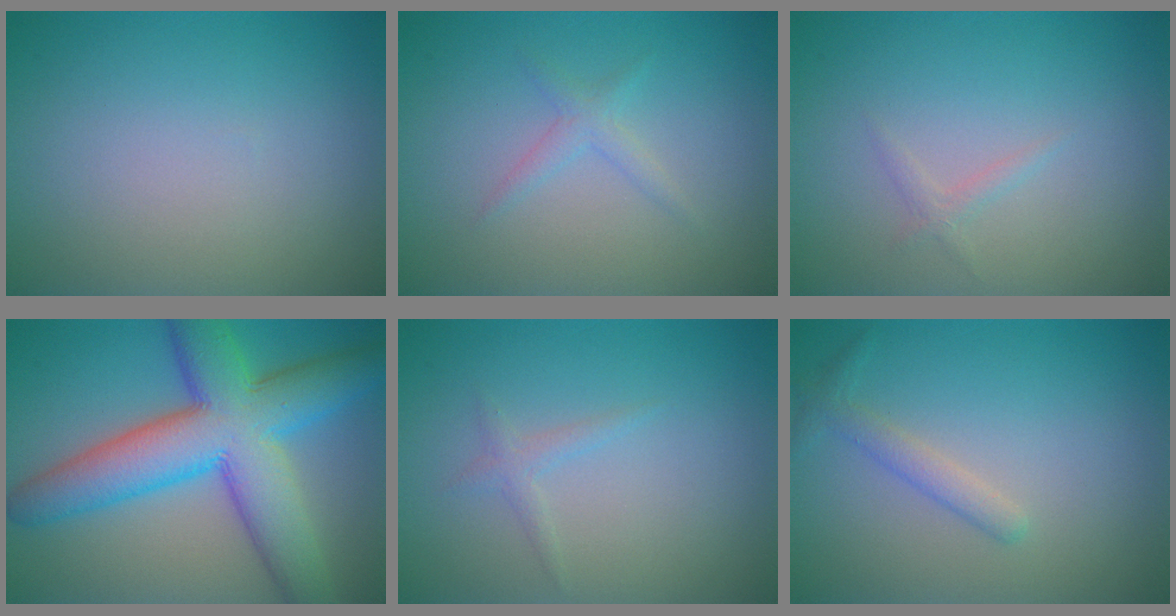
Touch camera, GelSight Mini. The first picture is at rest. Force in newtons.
{"total": 1.3, "press": 1.3, "slide": 0.0}
{"total": 0.8, "press": 0.8, "slide": 0.0}
{"total": 11.3, "press": 11.3, "slide": 0.2}
{"total": 1.0, "press": 1.0, "slide": 0.1}
{"total": 1.7, "press": 1.7, "slide": 0.1}